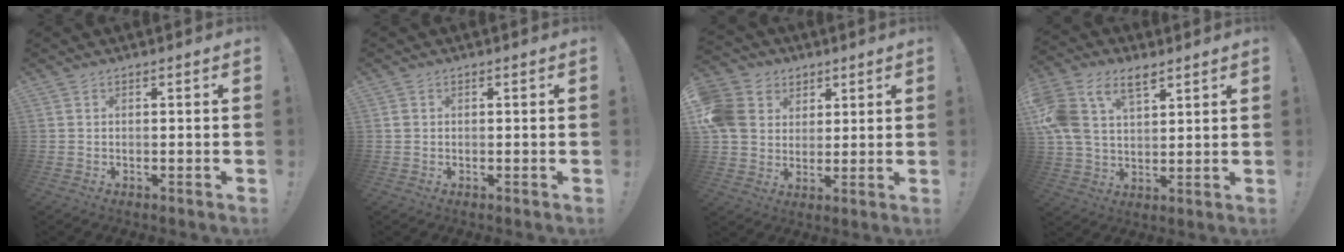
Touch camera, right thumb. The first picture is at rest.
{"total": 0.9, "force": [0.1, 0.8, 0.3], "torque": [-0.005, 0.003, 0.002]}
{"total": 12.9, "force": [3.6, 11.3, 4.8], "torque": [-0.086, -0.005, 0.079]}
{"total": 14.8, "force": [7.2, 9.3, 8.8], "torque": [-0.180, -0.021, 0.142]}